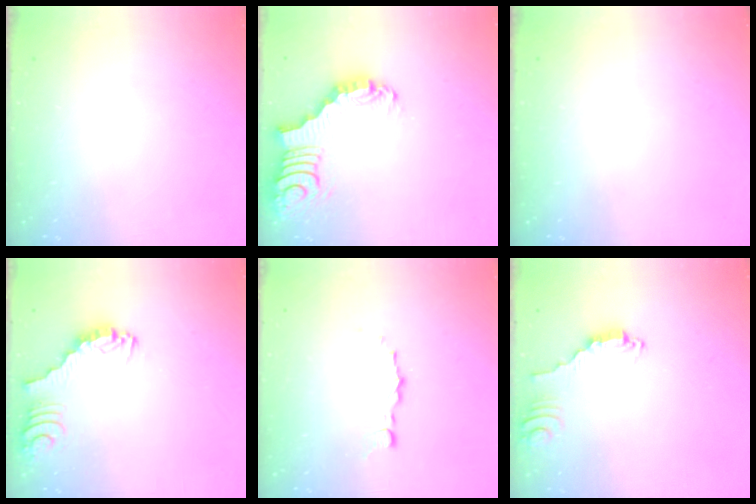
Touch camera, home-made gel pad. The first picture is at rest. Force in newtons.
{"total": 3.4, "press": 3.4, "slide": 0.3}
{"total": 0.0}
{"total": 2.7, "press": 2.7, "slide": 0.1}
{"total": 3.4, "press": 3.4, "slide": 0.3}
{"total": 2.8, "press": 2.8, "slide": 0.2}